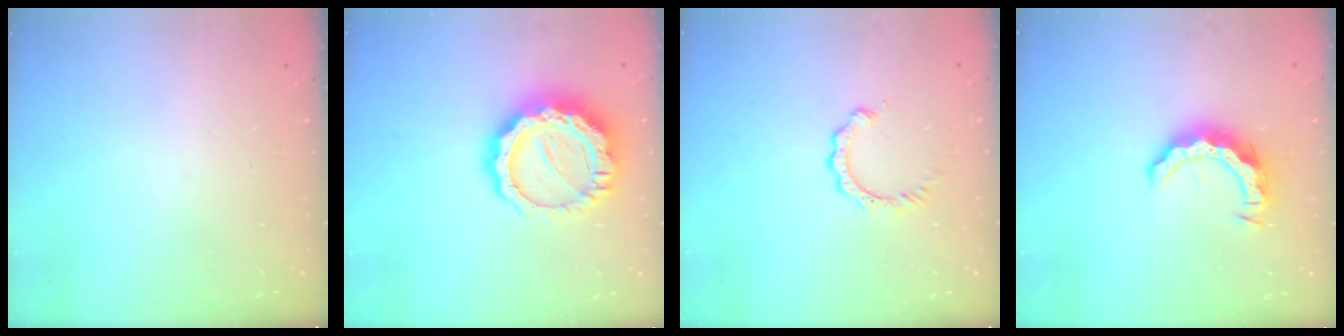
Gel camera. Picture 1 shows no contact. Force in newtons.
{"total": 16.4, "press": 16.4, "slide": 1.0}
{"total": 3.0, "press": 3.0, "slide": 0.3}
{"total": 9.0, "press": 9.0, "slide": 0.8}